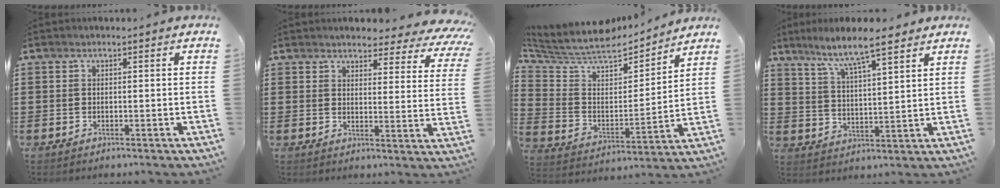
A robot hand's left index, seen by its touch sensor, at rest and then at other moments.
{"total": 4.3, "force": [4.0, 0.5, 1.4], "torque": [-0.036, -0.023, 0.069]}
{"total": 6.8, "force": [6.2, 1.8, 2.1], "torque": [-0.075, -0.049, 0.102]}
{"total": 6.8, "force": [5.7, 0.6, 3.7], "torque": [-0.095, -0.024, 0.095]}